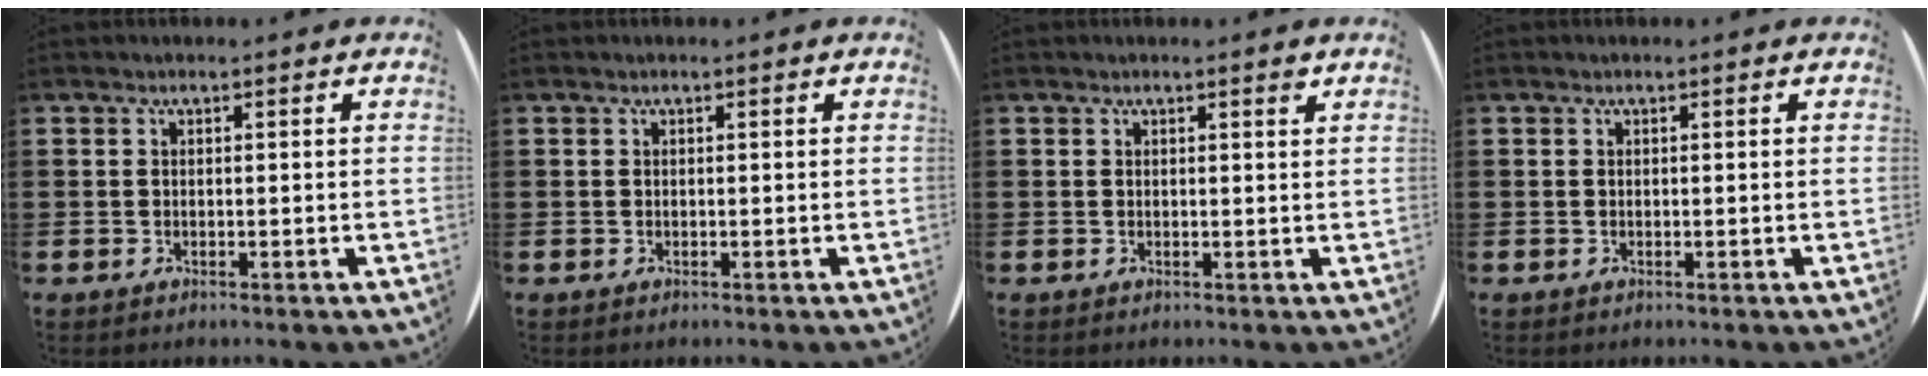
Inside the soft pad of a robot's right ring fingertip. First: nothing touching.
{"total": 0.0}
{"total": 0.9, "force": [0.6, -0.1, 0.7], "torque": [-0.011, -0.002, 0.011]}
{"total": 0.0}